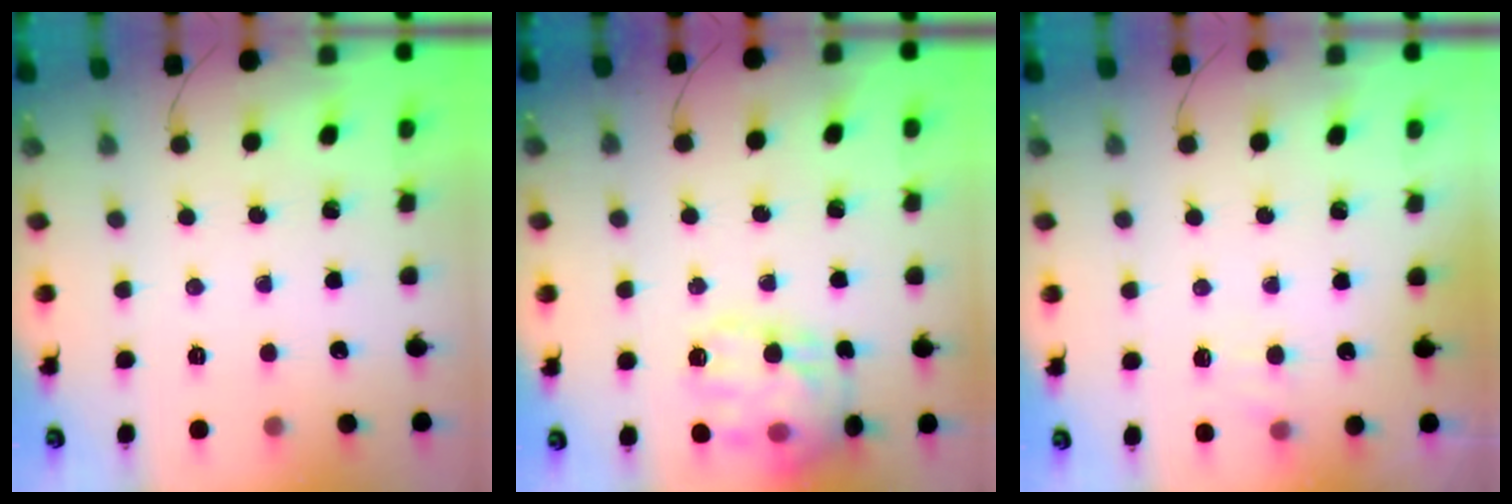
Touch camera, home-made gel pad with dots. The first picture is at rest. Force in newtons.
{"total": 16.7, "press": 16.7, "slide": 0.9}
{"total": 6.7, "press": 6.5, "slide": 1.6}